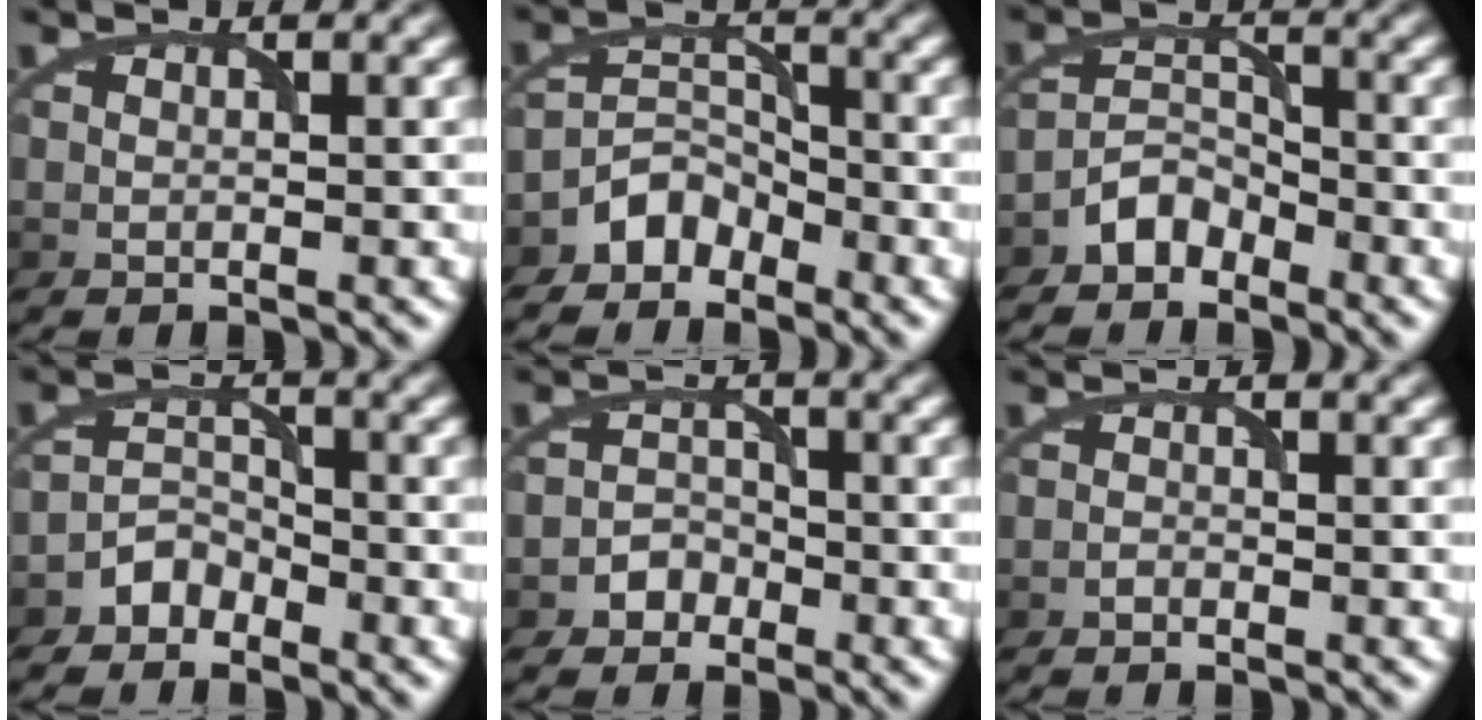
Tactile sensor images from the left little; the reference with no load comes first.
{"total": 3.0, "force": [-2.5, 1.7, 0.3], "torque": [0.007, 0.013, -0.049]}
{"total": 2.8, "force": [-2.3, 1.4, 0.6], "torque": [-0.004, 0.014, -0.046]}
{"total": 2.2, "force": [-1.8, 1.1, 0.0], "torque": [0.010, 0.013, -0.034]}
{"total": 1.8, "force": [-1.3, 1.2, -0.1], "torque": [0.012, 0.008, -0.023]}
{"total": 0.6, "force": [-0.6, 0.1, -0.1], "torque": [0.003, 0.000, -0.009]}